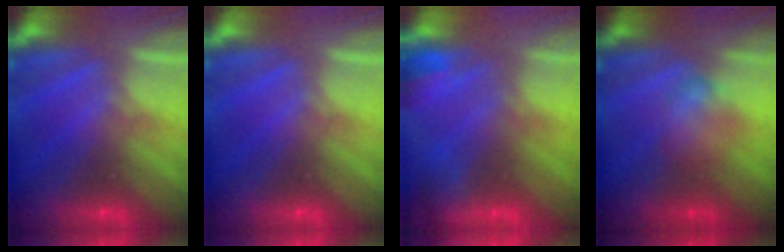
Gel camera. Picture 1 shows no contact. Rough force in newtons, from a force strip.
{"total": 0.0}
{"total": 5.2}
{"total": 2.2}